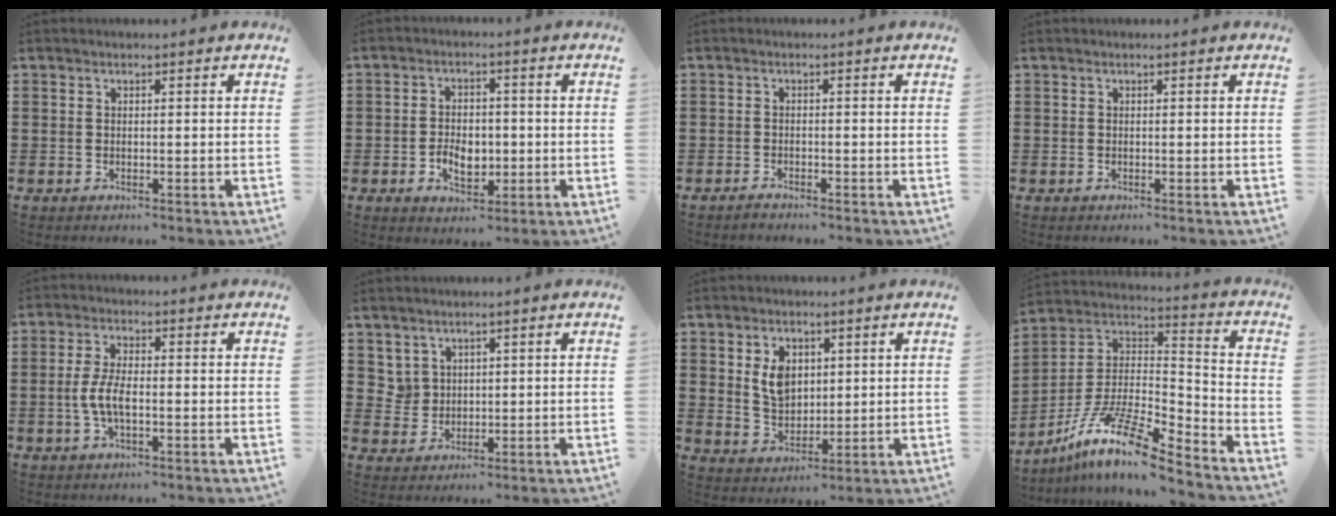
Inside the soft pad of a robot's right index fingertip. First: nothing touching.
{"total": 4.7, "force": [-1.2, 3.2, 3.3], "torque": [-0.048, 0.001, -0.025]}
{"total": 0.9, "force": [-0.9, 0.0, 0.2], "torque": [-0.007, -0.003, -0.016]}
{"total": 0.0}
{"total": 4.9, "force": [-0.9, 2.0, 4.4], "torque": [-0.107, -0.004, -0.025]}
{"total": 3.4, "force": [2.0, 2.8, 0.4], "torque": [-0.021, 0.012, 0.039]}
{"total": 5.7, "force": [1.8, 4.1, 3.5], "torque": [-0.075, 0.010, 0.031]}
{"total": 12.1, "force": [-9.2, 1.9, 7.7], "torque": [-0.159, 0.007, -0.182]}